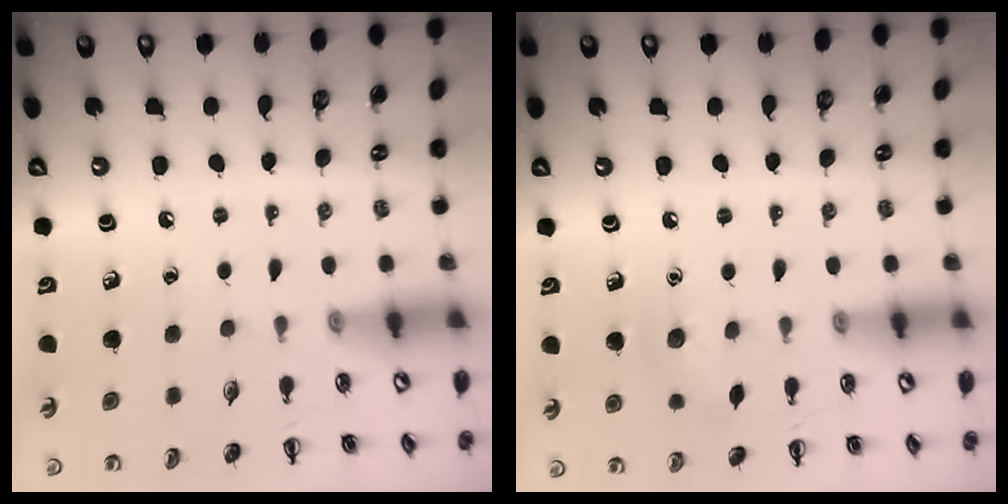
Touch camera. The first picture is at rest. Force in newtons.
{"total": 6.2, "press": 5.9, "slide": 1.7}